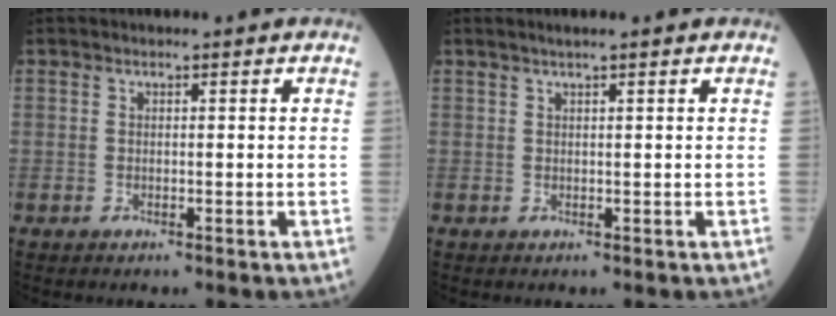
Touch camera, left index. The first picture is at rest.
{"total": 2.0, "force": [1.5, -0.3, 1.3], "torque": [-0.021, 0.014, 0.026]}